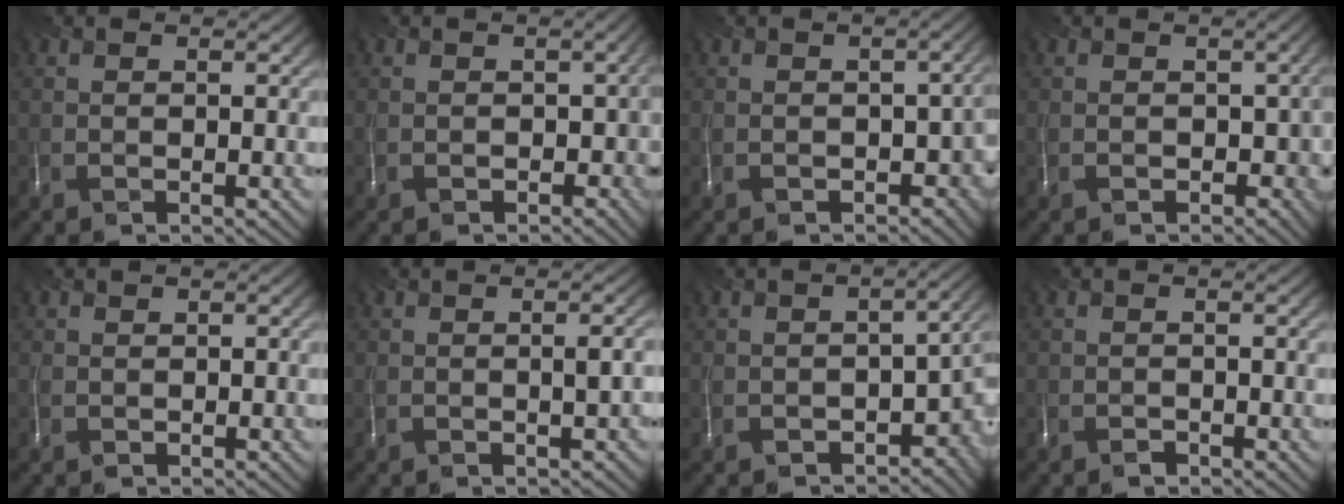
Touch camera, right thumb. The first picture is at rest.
{"total": 3.6, "force": [-1.7, 2.6, 1.8], "torque": [-0.026, -0.015, -0.024]}
{"total": 5.7, "force": [-2.8, 3.7, 3.3], "torque": [-0.045, -0.027, -0.042]}
{"total": 3.9, "force": [-1.6, 2.8, 2.1], "torque": [-0.032, -0.014, -0.023]}
{"total": 0.6, "force": [0.1, 0.3, -0.5], "torque": [0.005, -0.003, 0.007]}
{"total": 2.0, "force": [-0.5, 0.5, 1.9], "torque": [-0.022, 0.008, -0.006]}
{"total": 8.1, "force": [-3.4, 4.5, 5.8], "torque": [-0.088, -0.038, -0.043]}
{"total": 0.9, "force": [-0.9, 0.2, -0.2], "torque": [0.006, -0.006, -0.013]}